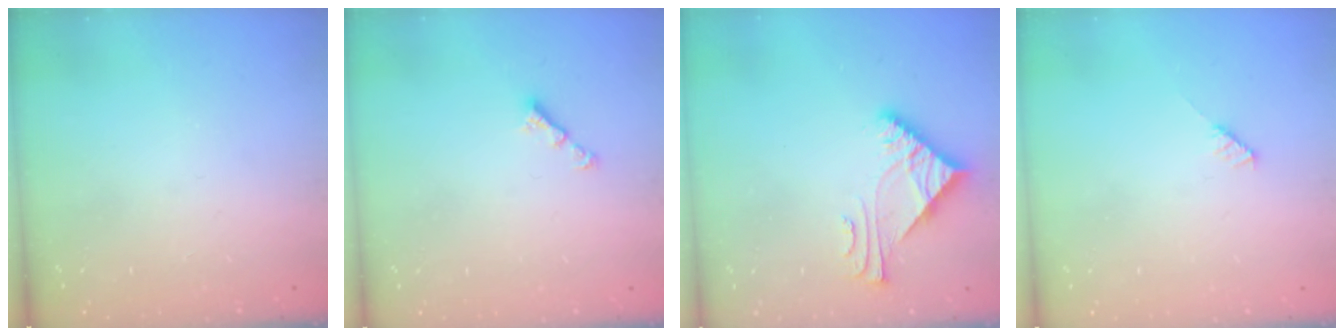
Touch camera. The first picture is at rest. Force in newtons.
{"total": 2.8, "press": 2.7, "slide": 0.5}
{"total": 5.8, "press": 5.7, "slide": 0.6}
{"total": 3.0, "press": 3.0, "slide": 0.2}